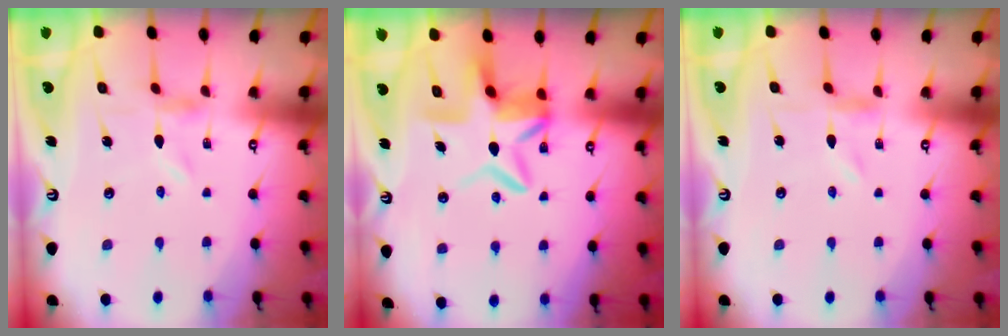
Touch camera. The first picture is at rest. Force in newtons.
{"total": 9.1, "press": 8.9, "slide": 1.9}
{"total": 0.0}